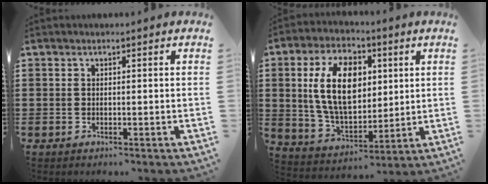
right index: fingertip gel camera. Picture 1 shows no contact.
{"total": 13.2, "force": [2.7, 8.0, 10.1], "torque": [-0.222, 0.015, 0.047]}